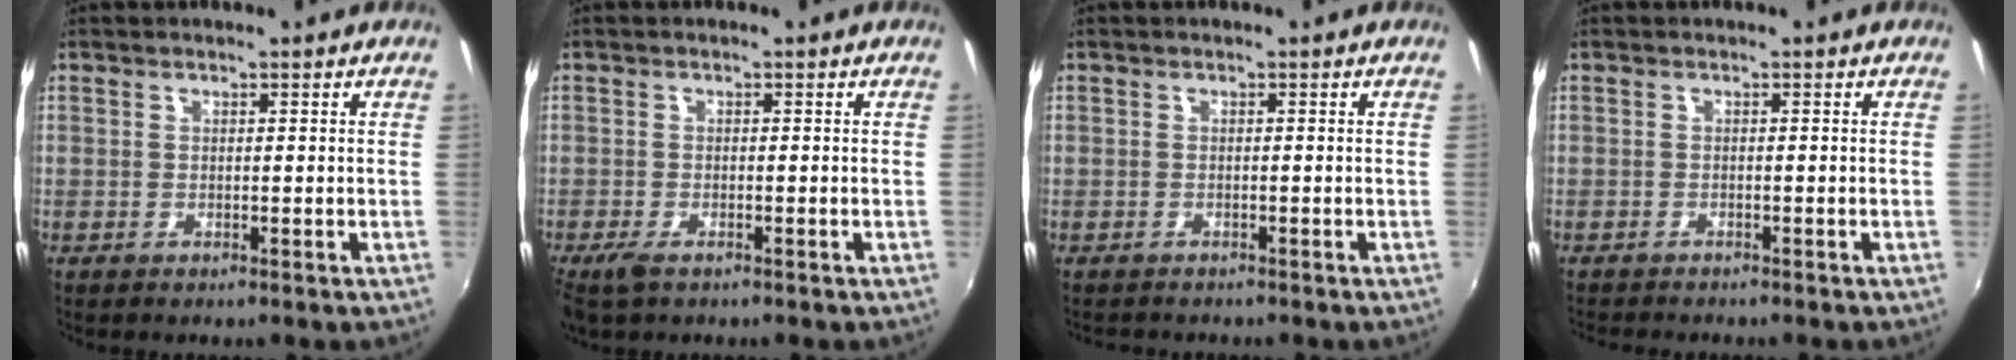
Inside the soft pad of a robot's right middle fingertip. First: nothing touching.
{"total": 3.1, "force": [-2.1, 1.2, 2.0], "torque": [-0.047, -0.011, -0.039]}
{"total": 1.3, "force": [-1.2, 0.6, 0.0], "torque": [-0.006, 0.001, -0.019]}
{"total": 2.5, "force": [-2.4, 0.2, 0.7], "torque": [-0.023, -0.014, -0.039]}